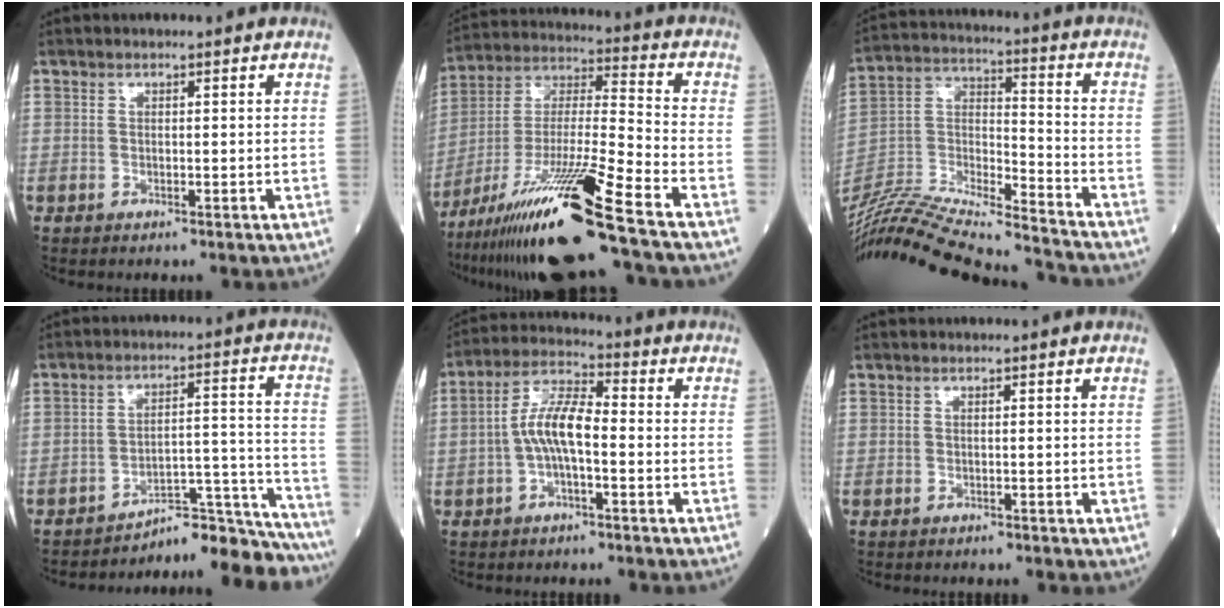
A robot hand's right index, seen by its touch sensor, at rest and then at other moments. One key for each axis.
{"total": 20.0, "fx": -13.5, "fy": -1.2, "fz": 14.7, "tx": -0.298, "ty": -0.033, "tz": -0.246}
{"total": 28.7, "fx": -26.5, "fy": 2.1, "fz": 10.8, "tx": -0.226, "ty": -0.030, "tz": -0.433}
{"total": 13.0, "fx": -13.0, "fy": -0.5, "fz": 0.7, "tx": 0.015, "ty": 0.055, "tz": -0.186}
{"total": 7.5, "fx": -1.2, "fy": 2.2, "fz": 7.1, "tx": -0.145, "ty": 0.018, "tz": -0.027}
{"total": 0.0}